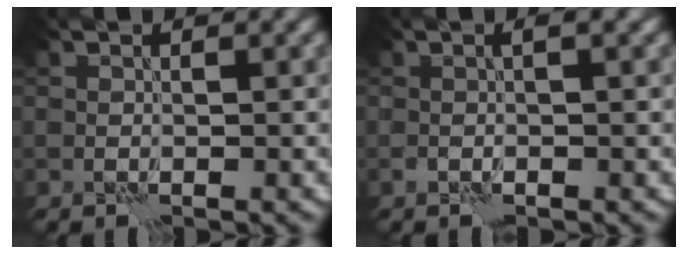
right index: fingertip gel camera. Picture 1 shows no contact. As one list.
[{"total": 1.2, "force": [0.0, 0.1, 1.2], "torque": [-0.021, 0.006, -0.002]}]